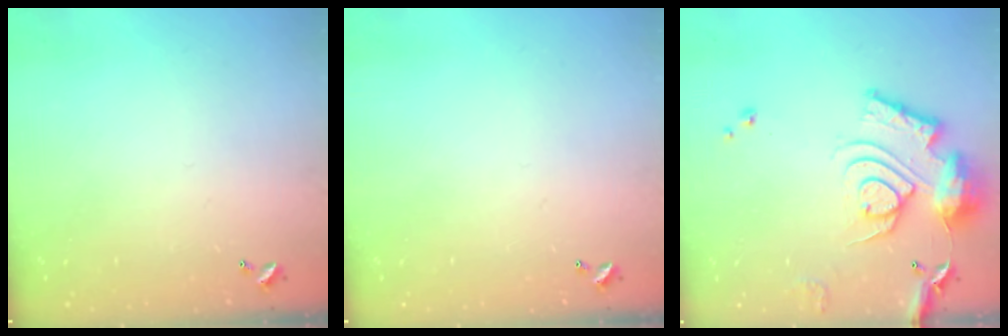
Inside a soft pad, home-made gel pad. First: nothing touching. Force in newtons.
{"total": 0.0}
{"total": 15.8, "press": 15.8, "slide": 1.0}